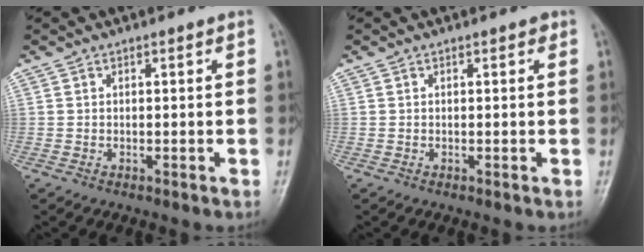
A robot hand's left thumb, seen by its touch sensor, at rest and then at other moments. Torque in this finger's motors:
{"motor_torque": [0.17, -0.01, -0.05, -0.09, 0.00]}